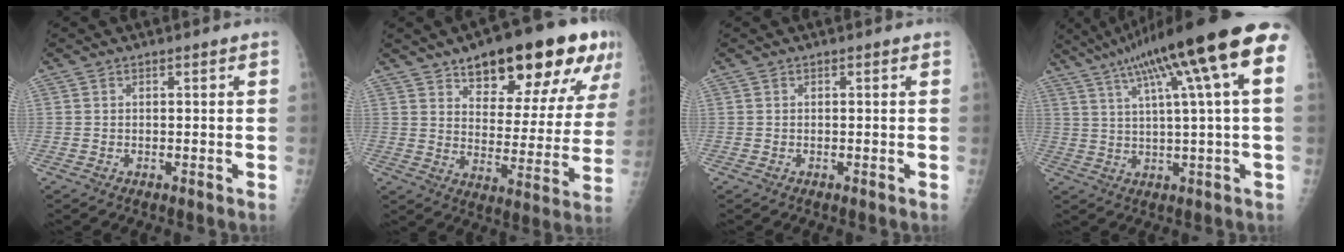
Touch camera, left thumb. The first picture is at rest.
{"total": 22.1, "force": [13.3, 8.7, 15.3], "torque": [-0.160, -0.036, 0.192]}
{"total": 0.0}
{"total": 19.7, "force": [8.6, 1.8, 17.6], "torque": [-0.275, 0.022, 0.129]}